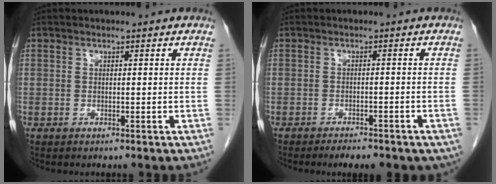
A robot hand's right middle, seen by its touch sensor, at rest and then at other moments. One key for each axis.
{"total": 6.2, "fx": -4.8, "fy": 2.2, "fz": 3.3, "tx": -0.036, "ty": -0.002, "tz": -0.055}